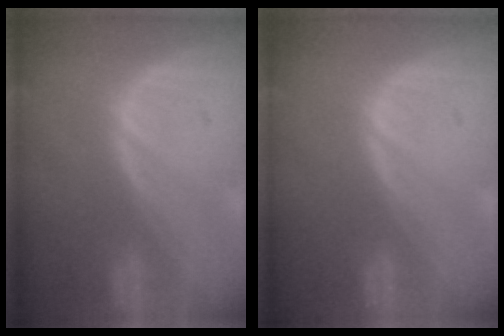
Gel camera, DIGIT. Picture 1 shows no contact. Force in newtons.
{"total": 0.0}